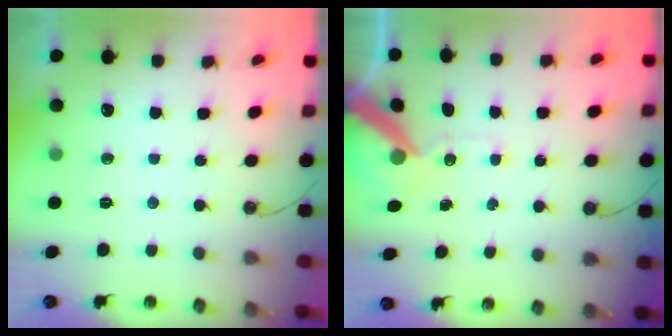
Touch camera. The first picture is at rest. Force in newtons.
{"total": 11.1, "press": 10.9, "slide": 1.7}